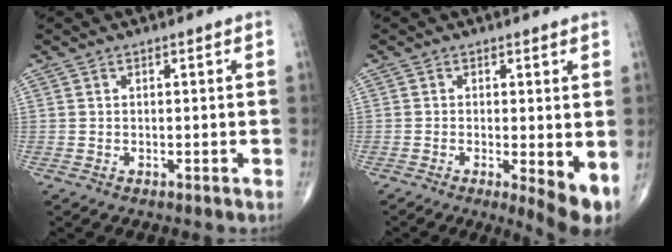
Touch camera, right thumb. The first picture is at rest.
{"total": 6.2, "force": [-0.9, 1.7, 5.9], "torque": [-0.090, -0.019, -0.015]}